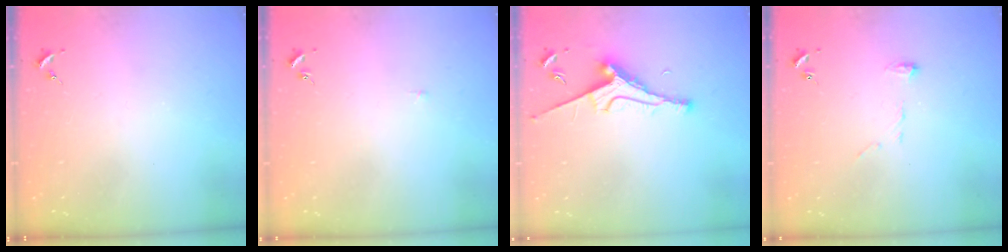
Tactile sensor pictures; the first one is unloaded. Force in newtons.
{"total": 1.8, "press": 1.8, "slide": 0.3}
{"total": 9.5, "press": 9.4, "slide": 1.2}
{"total": 6.4, "press": 6.4, "slide": 0.5}